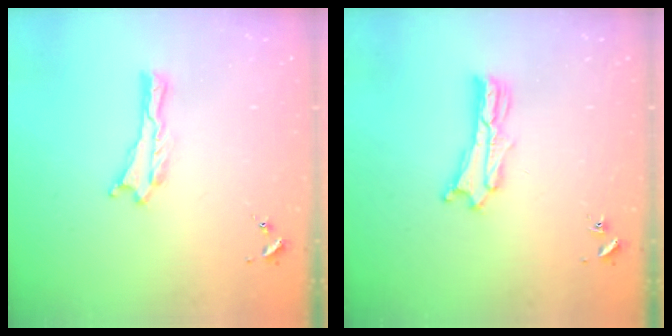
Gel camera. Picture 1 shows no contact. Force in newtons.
{"total": 2.5, "press": 2.5, "slide": 0.1}